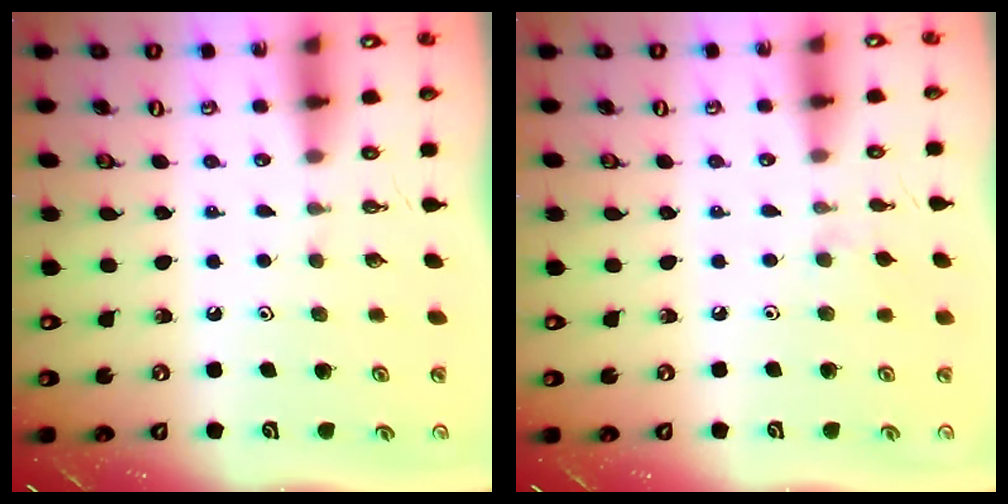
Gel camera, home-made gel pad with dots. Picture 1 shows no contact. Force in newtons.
{"total": 3.5, "press": 3.5, "slide": 0.5}